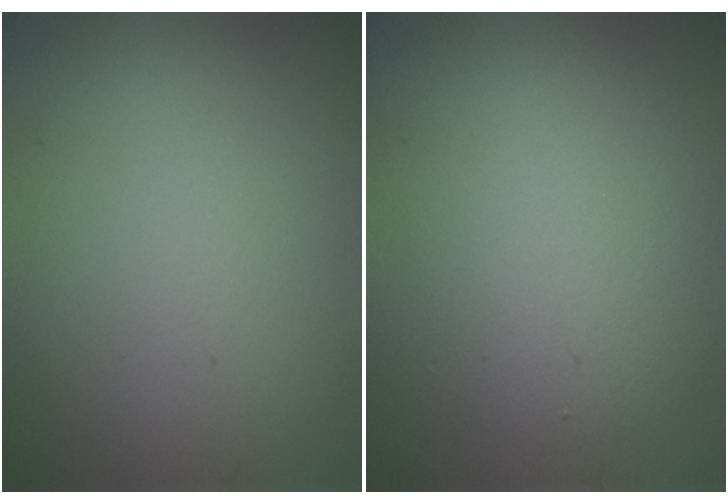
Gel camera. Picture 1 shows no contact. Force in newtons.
{"total": 4.6, "press": 4.6, "slide": 0.3}